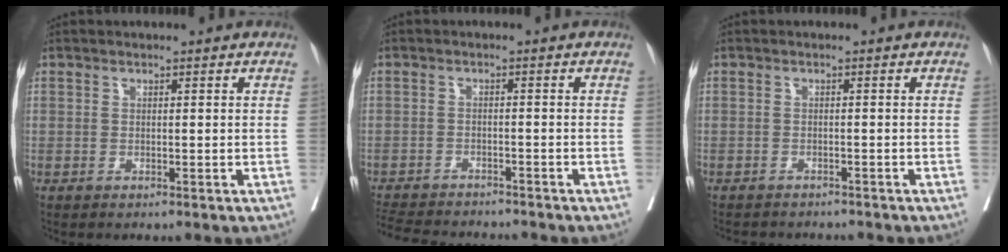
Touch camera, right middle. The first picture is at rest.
{"total": 11.2, "force": [-10.4, 2.1, 3.7], "torque": [-0.074, -0.007, -0.150]}
{"total": 6.4, "force": [-6.0, 1.6, 1.6], "torque": [-0.021, -0.005, -0.077]}